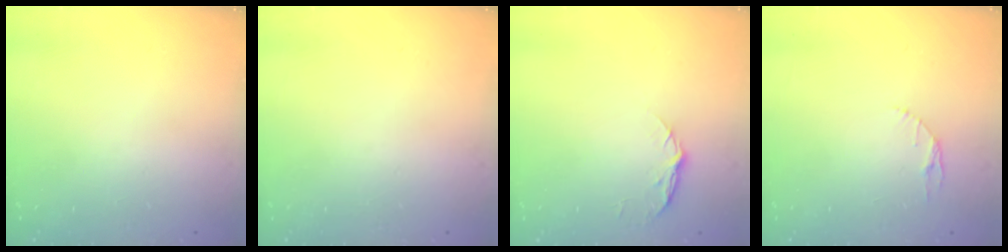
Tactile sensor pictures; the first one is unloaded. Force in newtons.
{"total": 0.0}
{"total": 5.2, "press": 5.2, "slide": 0.7}
{"total": 2.9, "press": 2.9, "slide": 0.4}